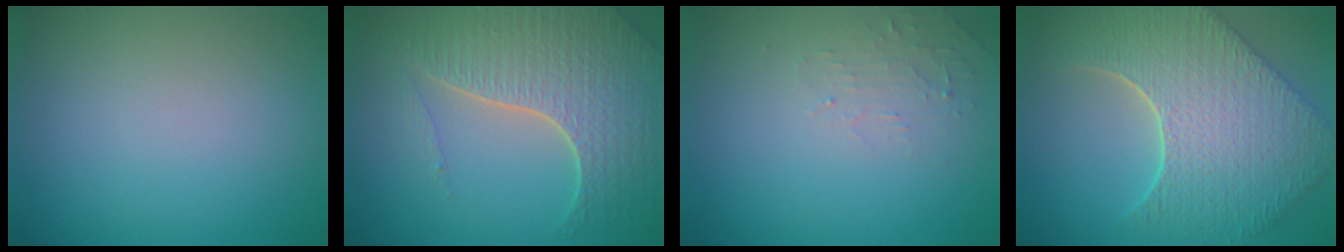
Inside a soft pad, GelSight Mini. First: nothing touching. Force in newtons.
{"total": 7.0, "press": 5.0, "slide": 4.9}
{"total": 1.6, "press": 1.5, "slide": 0.3}
{"total": 9.8, "press": 7.1, "slide": 6.7}